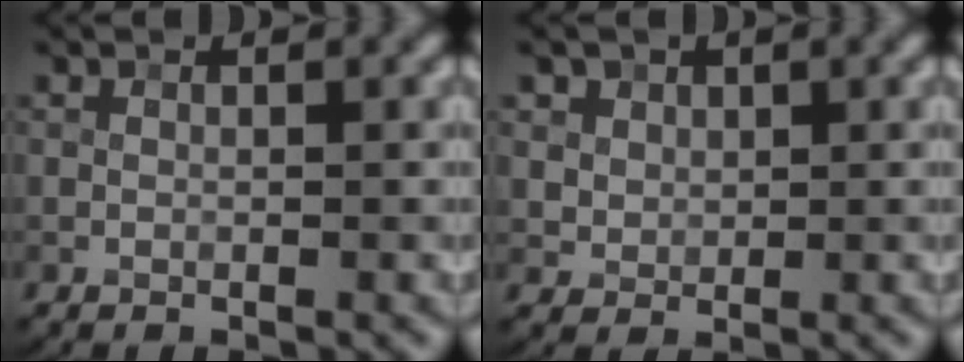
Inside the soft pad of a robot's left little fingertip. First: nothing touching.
{"total": 4.4, "force": [2.5, 3.2, 1.7], "torque": [-0.052, -0.004, 0.051]}